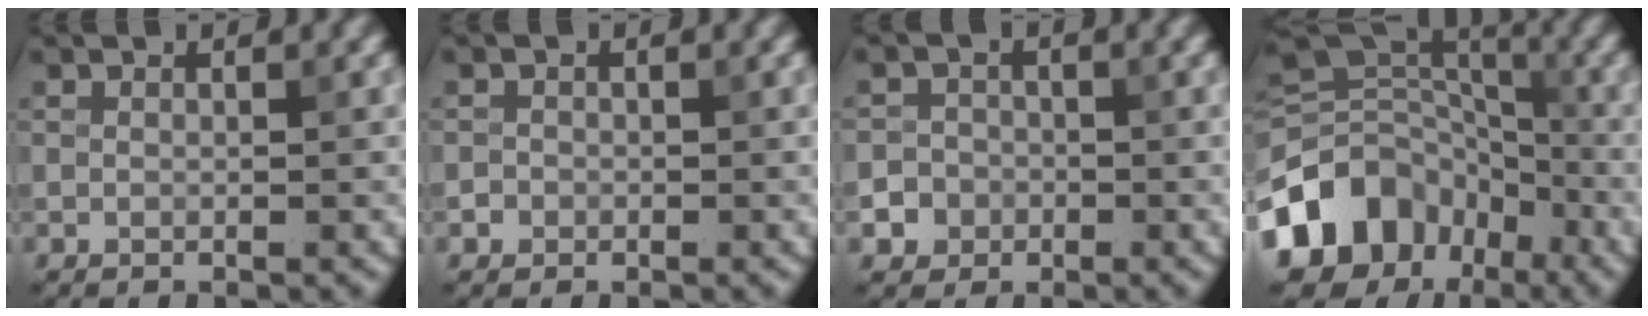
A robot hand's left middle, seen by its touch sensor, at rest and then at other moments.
{"total": 0.8, "force": [-0.4, 0.7, 0.0], "torque": [0.004, -0.001, -0.006]}
{"total": 3.4, "force": [-1.5, 3.0, 0.5], "torque": [0.019, -0.001, -0.034]}
{"total": 11.5, "force": [-5.6, 8.8, 4.8], "torque": [-0.103, 0.021, -0.112]}